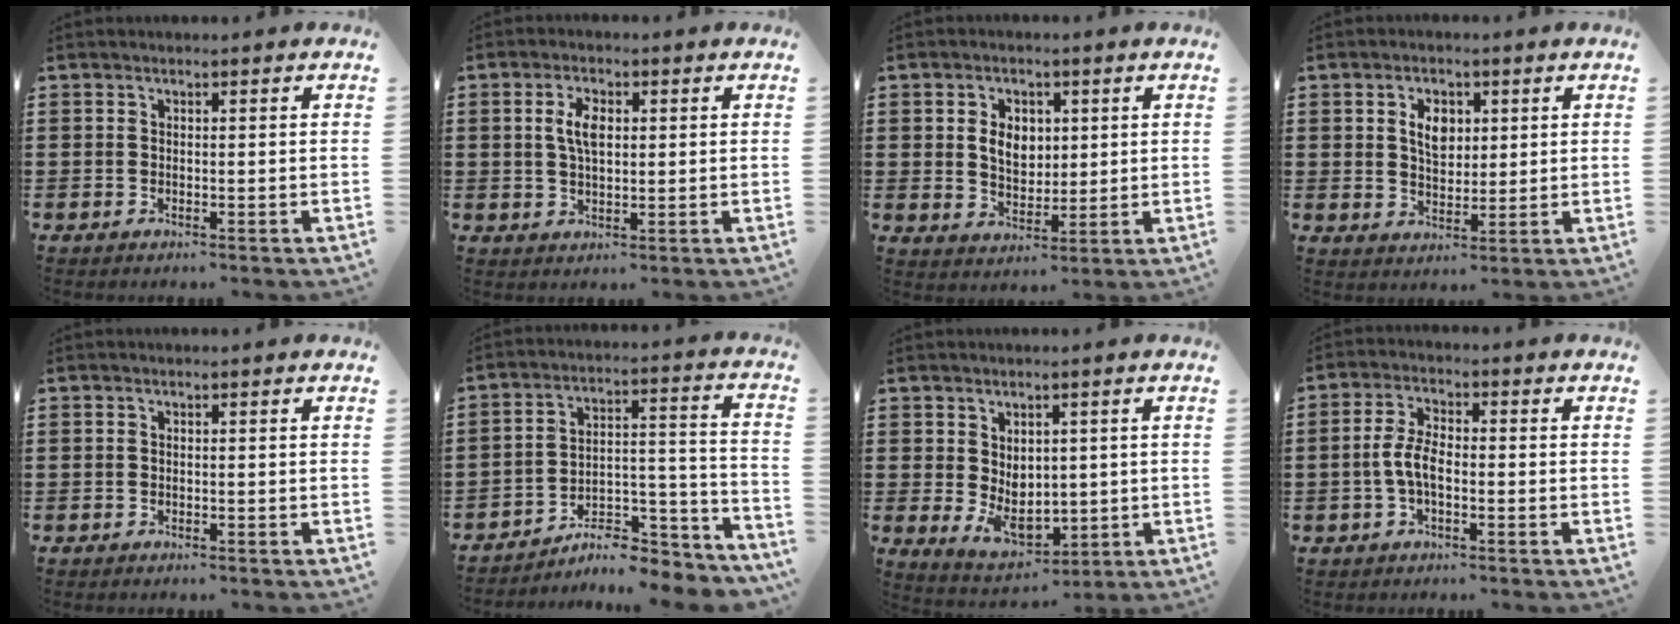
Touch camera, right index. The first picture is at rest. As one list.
[{"total": 4.4, "force": [0.8, 2.0, 3.8], "torque": [-0.079, 0.012, 0.011]}, {"total": 5.0, "force": [0.9, 3.6, 3.3], "torque": [-0.059, 0.006, 0.010]}, {"total": 4.6, "force": [1.3, 3.0, 3.3], "torque": [-0.066, 0.010, 0.018]}, {"total": 0.5, "force": [-0.5, -0.2, 0.0], "torque": [0.000, -0.003, -0.009]}, {"total": 7.7, "force": [-6.7, 1.9, 3.2], "torque": [-0.040, 0.012, -0.124]}, {"total": 5.6, "force": [-0.1, 4.3, 3.6], "torque": [-0.054, 0.005, 0.002]}, {"total": 4.7, "force": [-1.2, 1.9, 4.1], "torque": [-0.107, -0.006, -0.032]}]